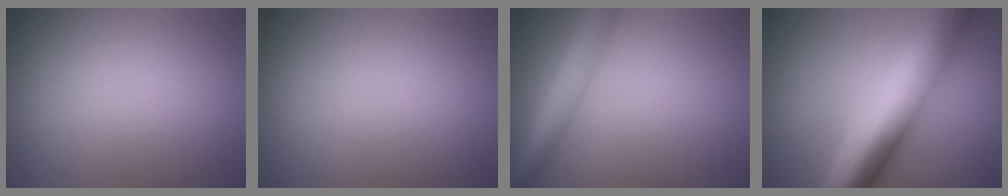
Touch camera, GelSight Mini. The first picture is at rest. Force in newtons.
{"total": 0.0}
{"total": 5.2, "press": 5.2, "slide": 0.3}
{"total": 12.1, "press": 12.1, "slide": 0.2}